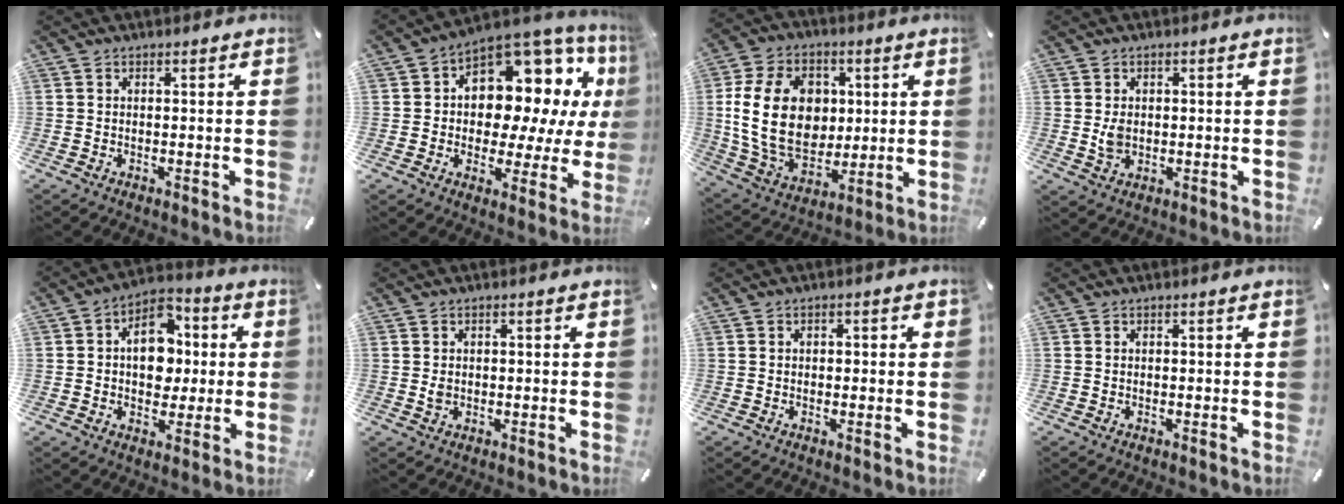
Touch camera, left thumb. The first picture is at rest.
{"total": 12.8, "force": [4.6, 9.3, 7.4], "torque": [-0.100, -0.061, 0.086]}
{"total": 19.5, "force": [1.9, 14.9, 12.4], "torque": [-0.252, -0.003, 0.035]}
{"total": 3.5, "force": [0.1, 2.7, 2.3], "torque": [-0.044, -0.002, -0.001]}
{"total": 10.5, "force": [0.7, 8.1, 6.6], "torque": [-0.092, 0.006, 0.013]}
{"total": 1.6, "force": [0.0, 1.3, 0.9], "torque": [-0.012, 0.000, -0.002]}
{"total": 1.2, "force": [-0.2, 1.0, 0.7], "torque": [-0.013, 0.005, -0.006]}
{"total": 0.0}